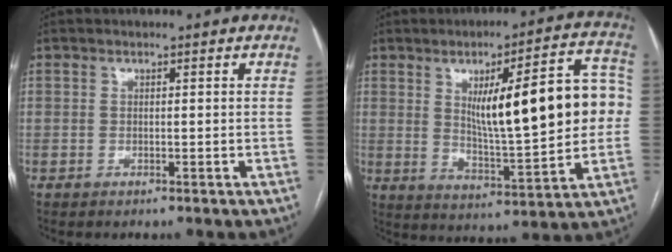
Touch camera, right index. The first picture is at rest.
{"total": 18.9, "force": [2.6, 3.9, 18.3], "torque": [-0.260, 0.024, 0.047]}